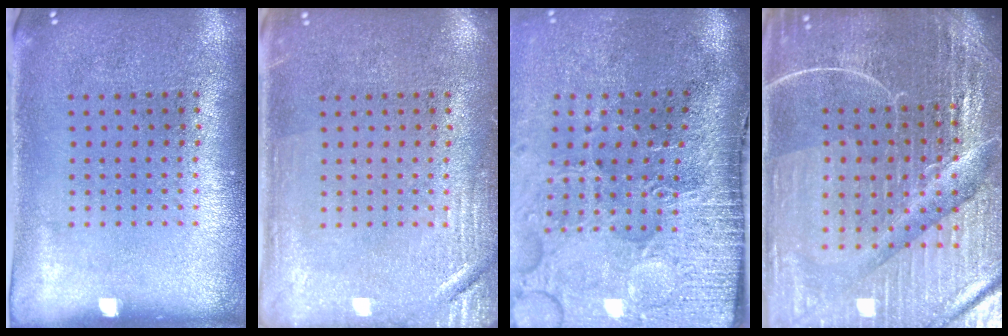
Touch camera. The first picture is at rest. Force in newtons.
{"total": 2.5, "press": 2.5, "slide": 0.4}
{"total": 5.0, "press": 4.0, "slide": 3.0}
{"total": 6.3, "press": 5.6, "slide": 2.8}